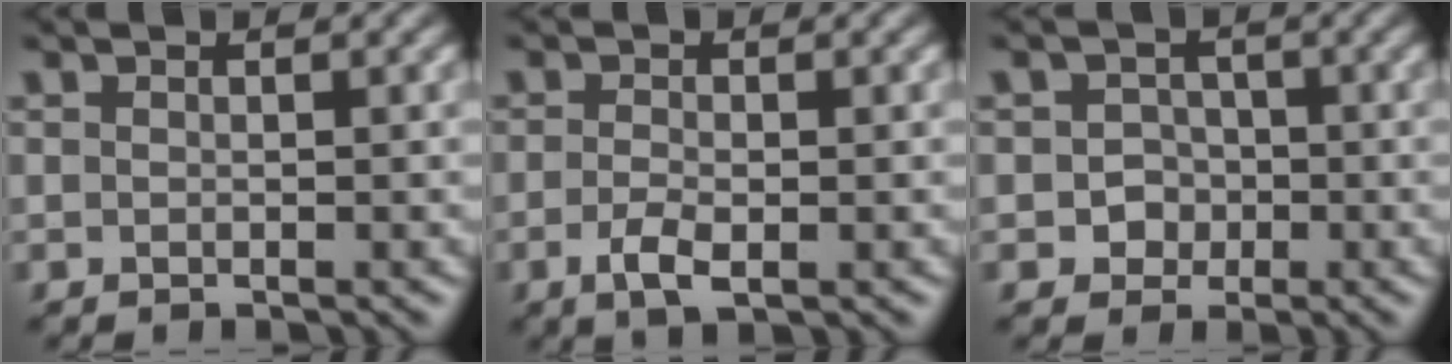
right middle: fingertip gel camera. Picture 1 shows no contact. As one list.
[{"total": 2.3, "force": [-0.8, 0.9, 1.9], "torque": [-0.046, -0.006, -0.017]}, {"total": 2.2, "force": [-0.4, 2.1, 0.5], "torque": [0.007, 0.002, -0.014]}]